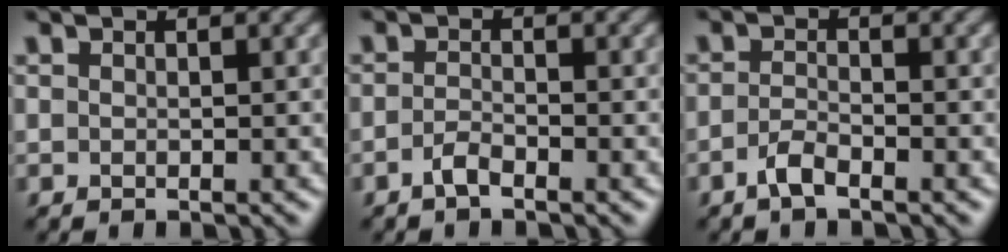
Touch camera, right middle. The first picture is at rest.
{"total": 1.5, "force": [-1.1, 0.4, 0.9], "torque": [-0.021, 0.003, -0.024]}
{"total": 1.8, "force": [-1.3, 0.5, 1.1], "torque": [-0.029, 0.003, -0.031]}